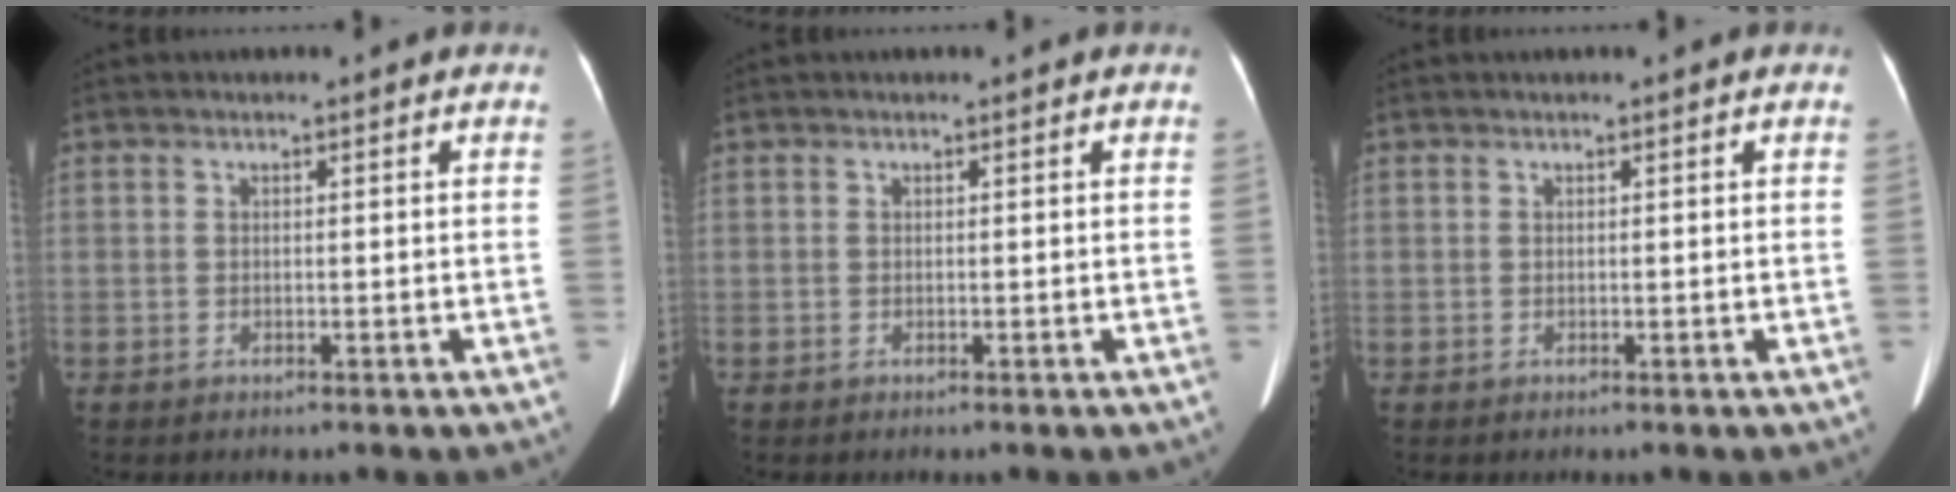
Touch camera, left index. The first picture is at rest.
{"total": 0.0}
{"total": 0.0}